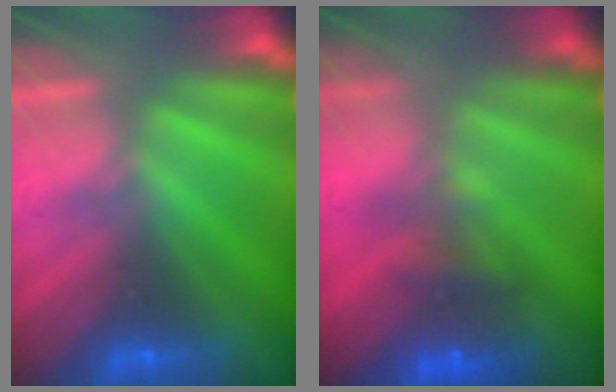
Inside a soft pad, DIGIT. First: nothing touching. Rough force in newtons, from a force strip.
{"total": 4.7}